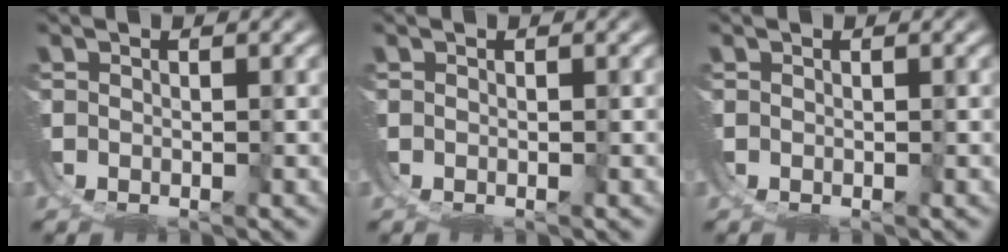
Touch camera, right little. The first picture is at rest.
{"total": 0.0}
{"total": 0.0}